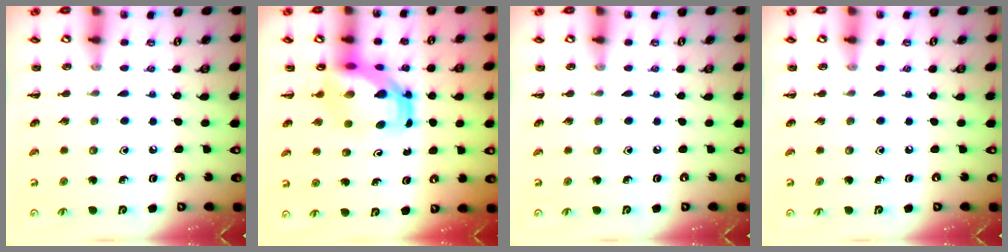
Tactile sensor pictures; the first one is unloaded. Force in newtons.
{"total": 5.5, "press": 5.3, "slide": 1.6}
{"total": 0.0}
{"total": 0.0}